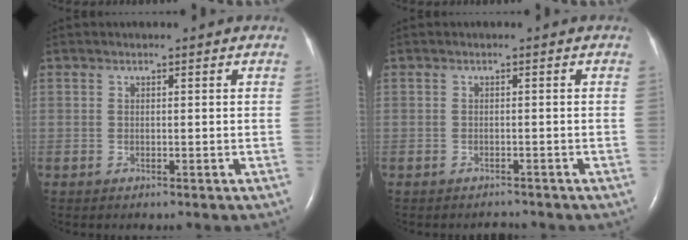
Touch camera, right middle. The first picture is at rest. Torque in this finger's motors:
{"motor_torque": [-0.27, 0.09, -0.05, -0.01]}